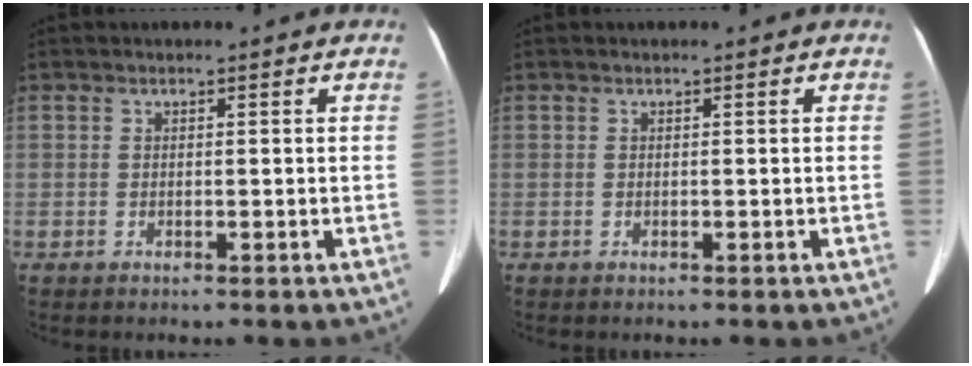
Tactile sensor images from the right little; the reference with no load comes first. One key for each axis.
{"total": 0.0}